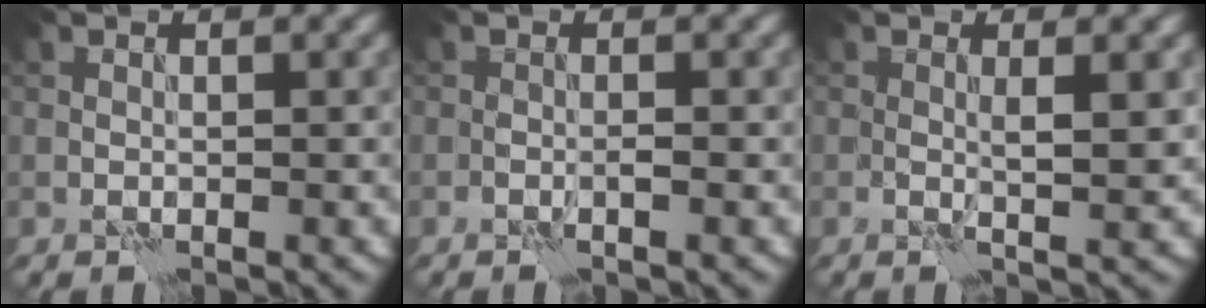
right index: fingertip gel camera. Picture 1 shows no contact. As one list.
[{"total": 0.8, "force": [-0.4, 0.1, 0.7], "torque": [-0.013, 0.002, -0.008]}, {"total": 2.0, "force": [0.3, 0.2, 1.9], "torque": [-0.030, -0.002, 0.004]}]